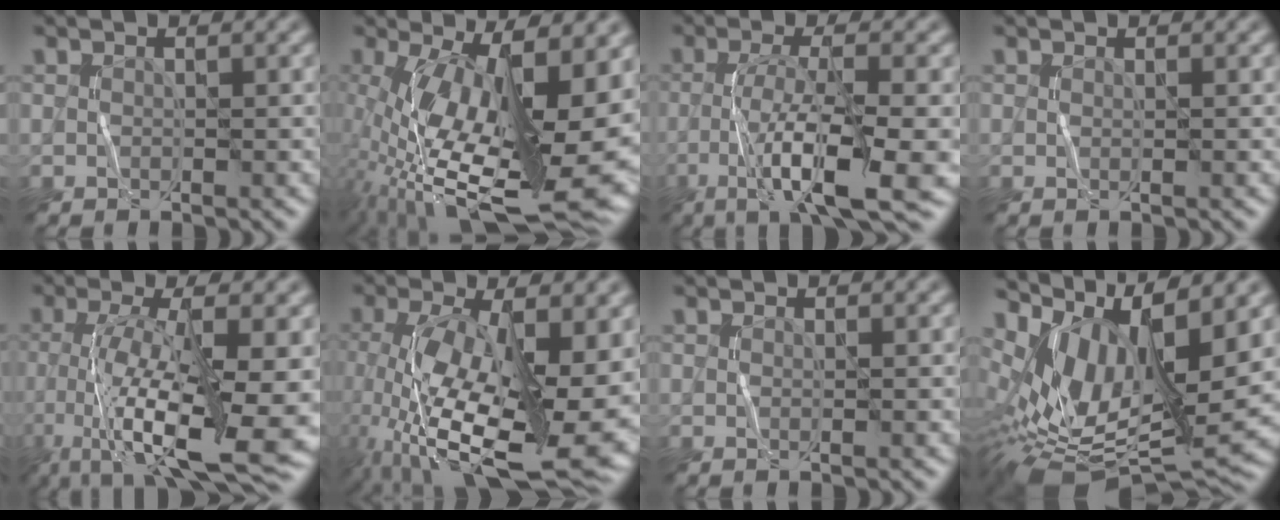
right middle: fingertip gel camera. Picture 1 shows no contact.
{"total": 17.5, "force": [-1.0, 6.4, 16.3], "torque": [-0.272, -0.023, 0.001]}
{"total": 9.2, "force": [-3.1, 1.8, 8.5], "torque": [-0.144, -0.004, -0.058]}
{"total": 0.0}
{"total": 12.7, "force": [-3.9, 3.6, 11.6], "torque": [-0.202, -0.017, -0.059]}
{"total": 16.5, "force": [-2.5, 7.1, 14.7], "torque": [-0.274, -0.029, -0.026]}
{"total": 0.0}
{"total": 11.9, "force": [2.6, 5.5, 10.2], "torque": [-0.203, -0.001, 0.060]}